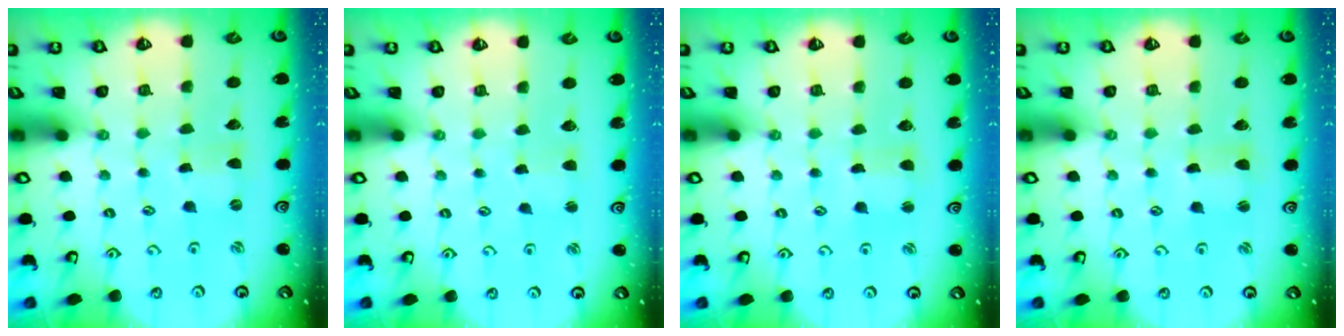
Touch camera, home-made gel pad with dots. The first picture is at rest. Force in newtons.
{"total": 1.7, "press": 1.6, "slide": 0.2}
{"total": 2.5, "press": 2.5, "slide": 0.3}
{"total": 1.4, "press": 1.4, "slide": 0.3}